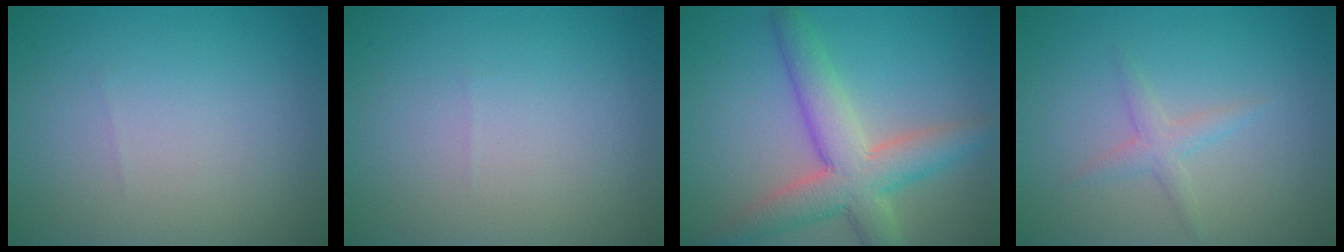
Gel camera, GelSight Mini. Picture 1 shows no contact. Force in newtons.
{"total": 0.0}
{"total": 6.5, "press": 6.5, "slide": 0.4}
{"total": 1.6, "press": 1.6, "slide": 0.0}